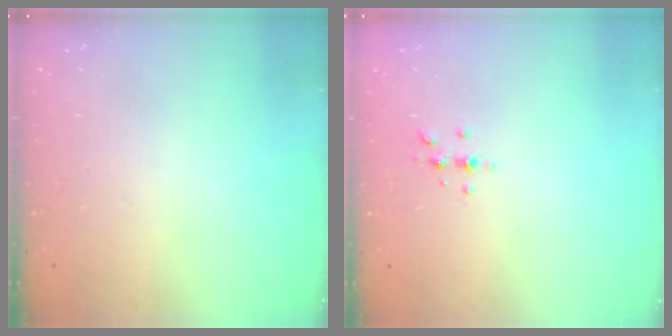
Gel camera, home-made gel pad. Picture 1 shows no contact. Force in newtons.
{"total": 3.7, "press": 3.3, "slide": 1.6}